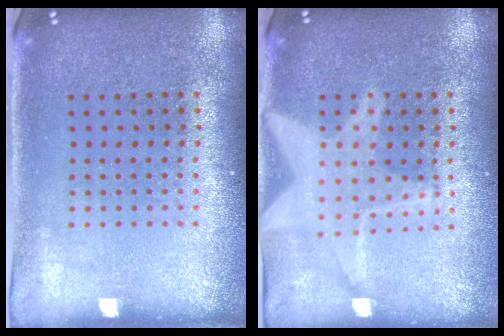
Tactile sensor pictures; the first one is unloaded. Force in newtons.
{"total": 3.0, "press": 3.0, "slide": 0.3}